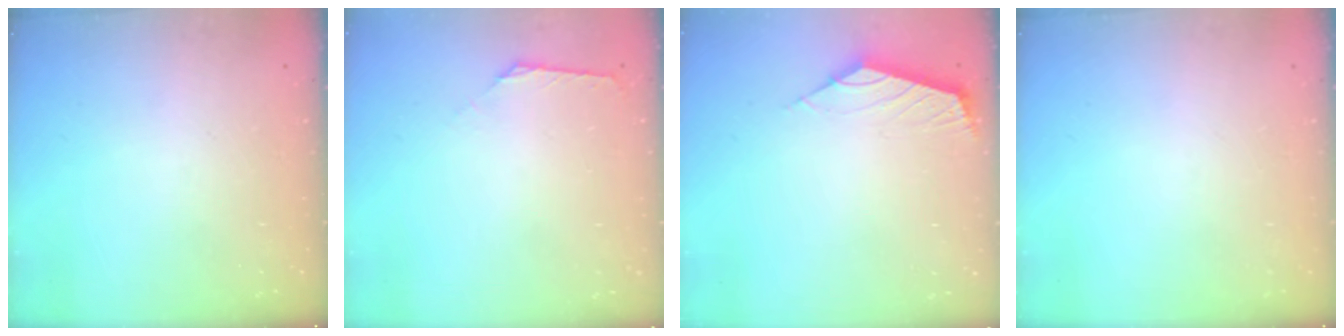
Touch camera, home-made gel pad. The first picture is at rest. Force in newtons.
{"total": 1.7, "press": 1.6, "slide": 0.6}
{"total": 2.5, "press": 2.5, "slide": 0.6}
{"total": 0.0}